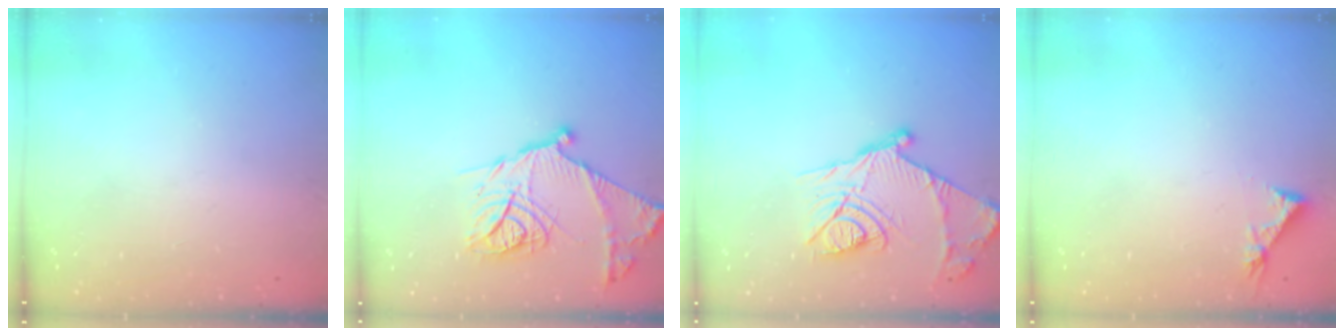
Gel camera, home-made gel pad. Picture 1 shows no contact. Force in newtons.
{"total": 18.1, "press": 18.0, "slide": 1.6}
{"total": 17.6, "press": 17.6, "slide": 1.2}
{"total": 3.8, "press": 3.7, "slide": 0.4}